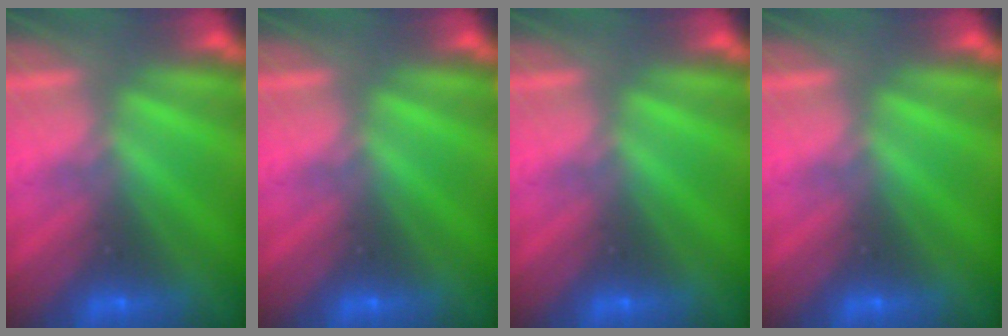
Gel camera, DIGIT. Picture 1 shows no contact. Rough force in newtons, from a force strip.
{"total": 0.0}
{"total": 0.0}
{"total": 0.0}